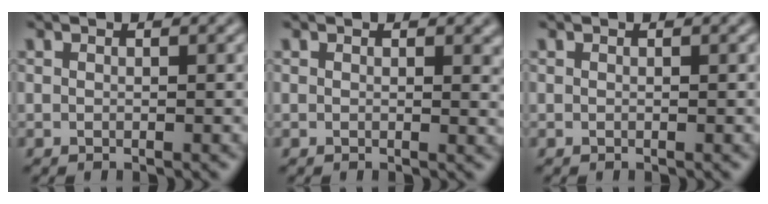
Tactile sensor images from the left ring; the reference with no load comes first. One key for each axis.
{"total": 1.1, "fx": 0.4, "fy": 0.4, "fz": 0.9, "tx": -0.010, "ty": -0.002, "tz": 0.007}
{"total": 0.0}